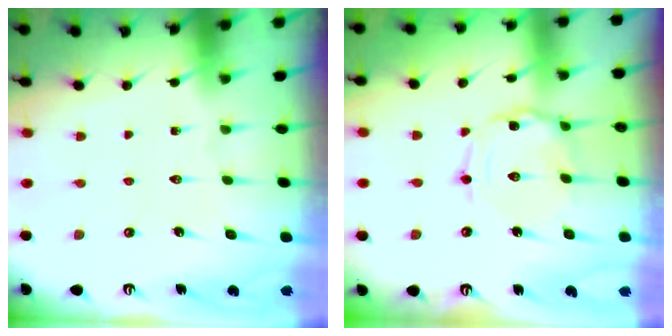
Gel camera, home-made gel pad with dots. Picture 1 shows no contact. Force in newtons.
{"total": 2.7, "press": 2.7, "slide": 0.2}